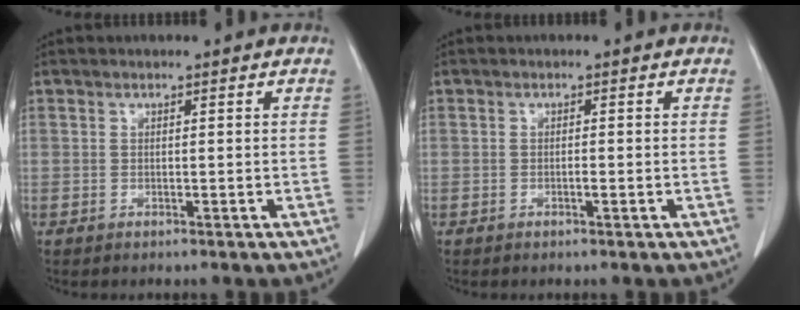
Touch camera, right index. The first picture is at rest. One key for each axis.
{"total": 0.9, "fx": -0.4, "fy": 0.1, "fz": 0.8, "tx": -0.014, "ty": 0.001, "tz": -0.004}